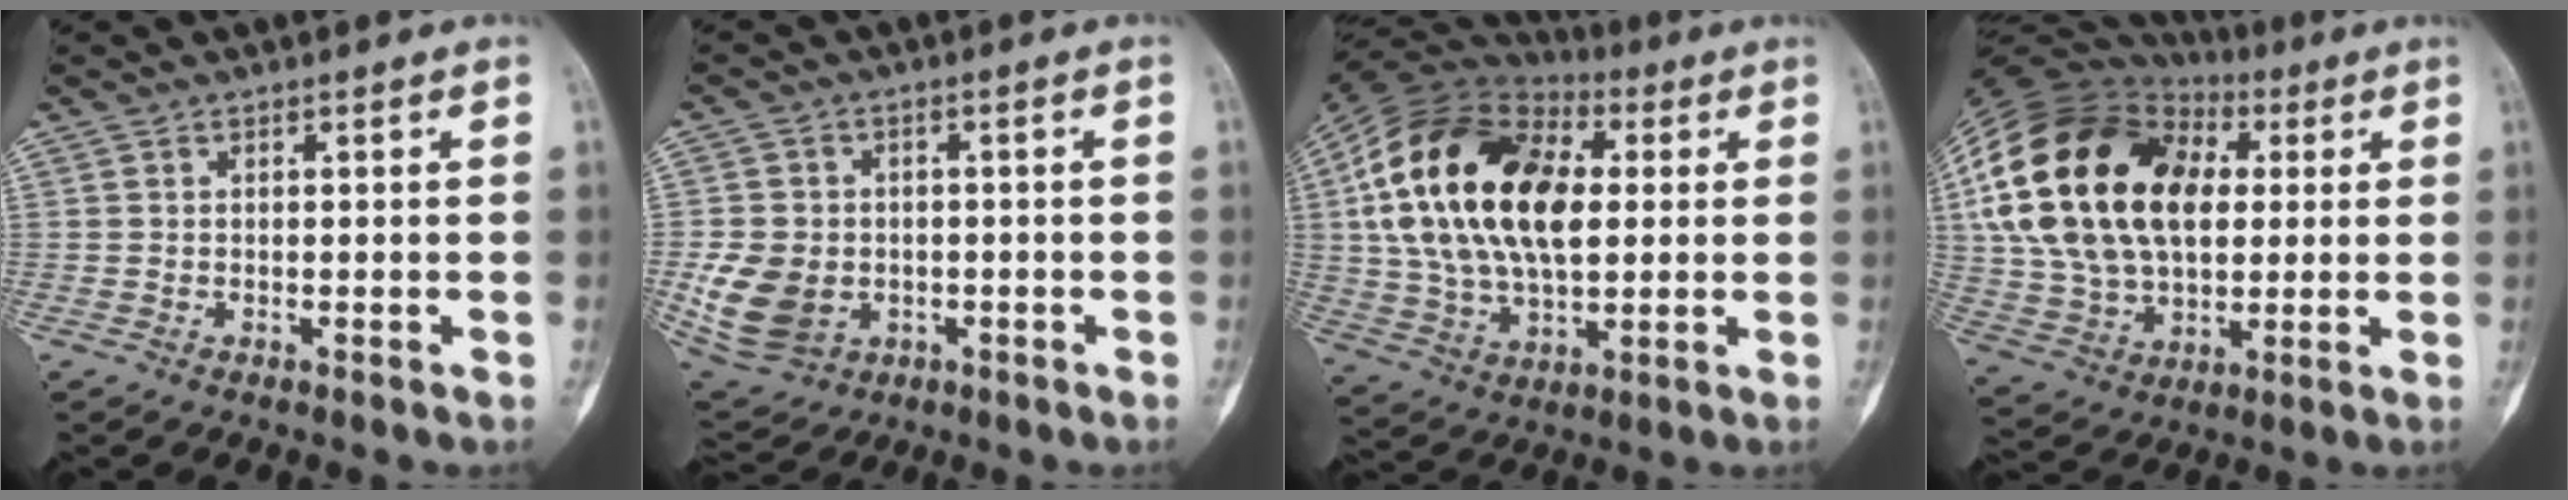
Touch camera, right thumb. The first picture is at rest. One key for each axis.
{"total": 11.4, "fx": -2.2, "fy": 9.2, "fz": 6.3, "tx": -0.121, "ty": 0.004, "tz": -0.023}
{"total": 26.5, "fx": 4.4, "fy": 15.2, "fz": 21.2, "tx": -0.395, "ty": 0.002, "tz": 0.073}
{"total": 28.0, "fx": 6.1, "fy": 17.7, "fz": 20.8, "tx": -0.394, "ty": 0.015, "tz": 0.114}